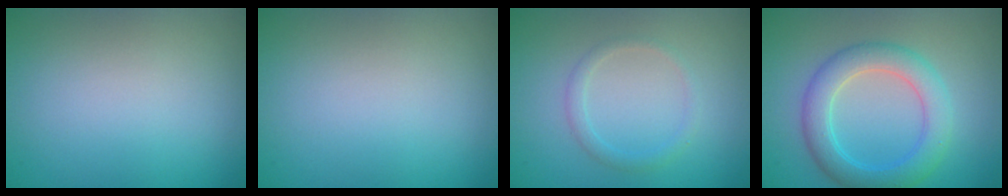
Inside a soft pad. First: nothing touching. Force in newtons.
{"total": 0.0}
{"total": 1.4, "press": 1.4, "slide": 0.1}
{"total": 4.7, "press": 4.7, "slide": 0.1}